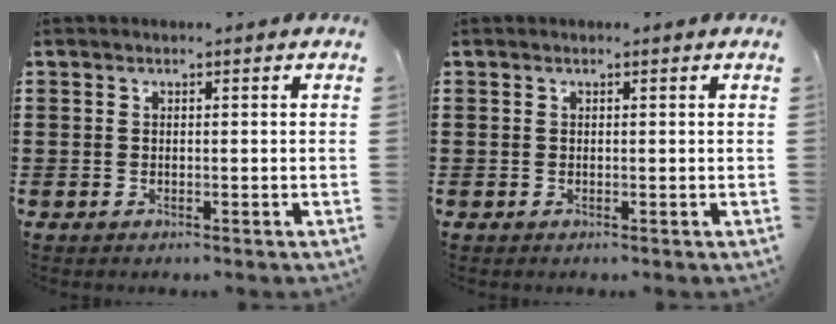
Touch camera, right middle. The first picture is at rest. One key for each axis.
{"total": 0.0}